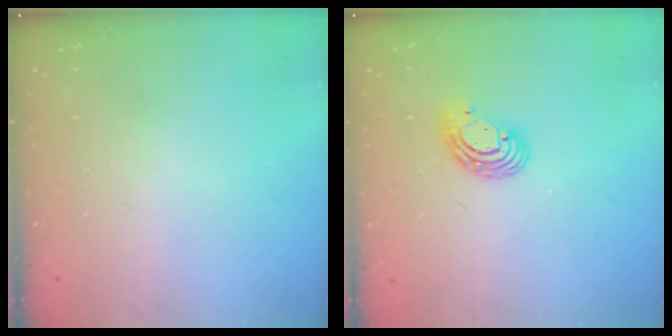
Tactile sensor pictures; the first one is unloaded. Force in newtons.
{"total": 8.0, "press": 7.9, "slide": 1.2}